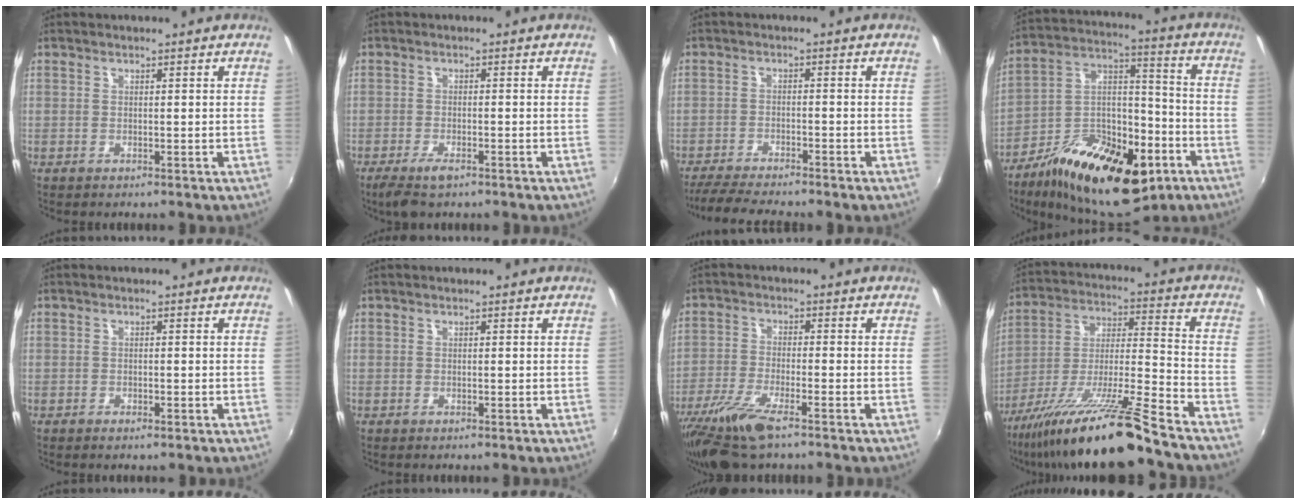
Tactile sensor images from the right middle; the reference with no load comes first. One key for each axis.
{"total": 4.8, "fx": -3.4, "fy": 1.5, "fz": 3.1, "tx": -0.076, "ty": -0.015, "tz": -0.062}
{"total": 8.5, "fx": -7.6, "fy": 0.5, "fz": 3.7, "tx": -0.091, "ty": -0.019, "tz": -0.123}
{"total": 25.1, "fx": -13.3, "fy": 12.0, "fz": 17.5, "tx": -0.310, "ty": 0.000, "tz": -0.202}
{"total": 1.0, "fx": -0.8, "fy": 0.3, "fz": 0.6, "tx": -0.012, "ty": -0.002, "tz": -0.013}
{"total": 0.0}
{"total": 10.7, "fx": -7.5, "fy": 2.1, "fz": 7.3, "tx": -0.166, "ty": -0.037, "tz": -0.146}
{"total": 19.9, "fx": -15.3, "fy": -0.7, "fz": 12.6, "tx": -0.221, "ty": -0.039, "tz": -0.269}